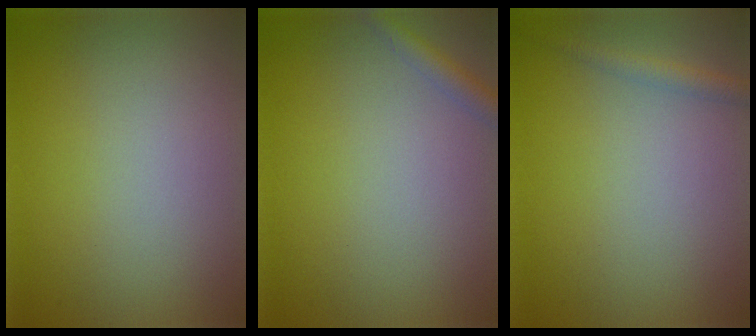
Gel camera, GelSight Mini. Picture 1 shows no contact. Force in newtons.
{"total": 1.6, "press": 1.6, "slide": 0.1}
{"total": 1.4, "press": 1.4, "slide": 0.1}